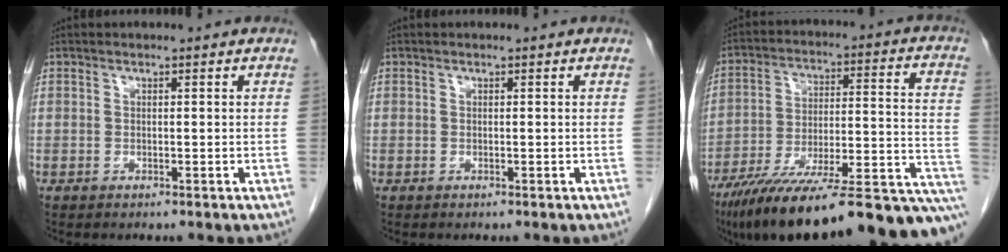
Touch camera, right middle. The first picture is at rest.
{"total": 0.0}
{"total": 30.5, "force": [-23.2, 4.6, 19.2], "torque": [-0.214, -0.008, -0.338]}